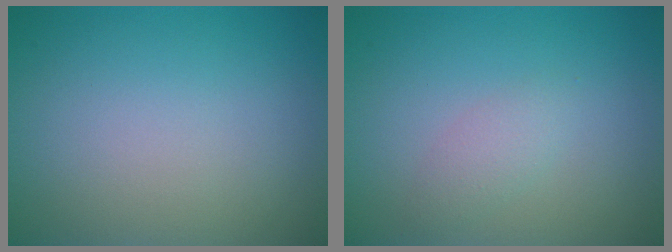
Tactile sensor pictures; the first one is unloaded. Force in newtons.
{"total": 1.4, "press": 1.4, "slide": 0.0}